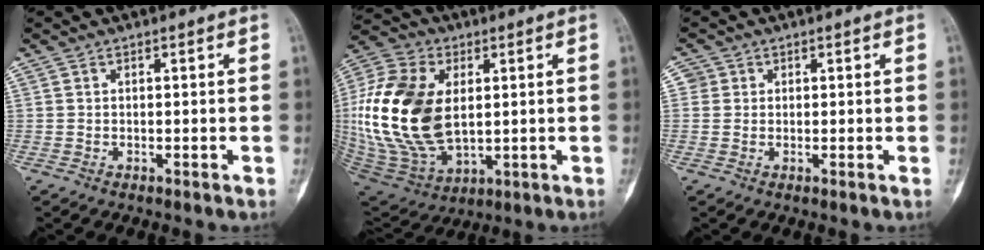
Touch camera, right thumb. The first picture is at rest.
{"total": 23.5, "force": [2.1, 14.5, 18.4], "torque": [-0.382, -0.017, 0.048]}
{"total": 1.8, "force": [0.4, 1.8, 0.2], "torque": [0.008, 0.002, 0.002]}